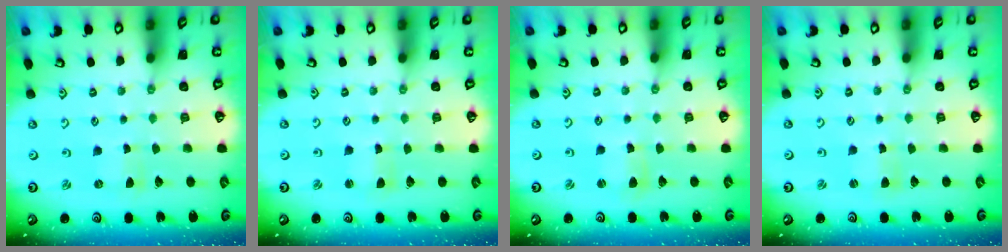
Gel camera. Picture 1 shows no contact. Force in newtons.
{"total": 1.2, "press": 1.1, "slide": 0.3}
{"total": 2.4, "press": 2.4, "slide": 0.2}
{"total": 1.5, "press": 1.4, "slide": 0.3}